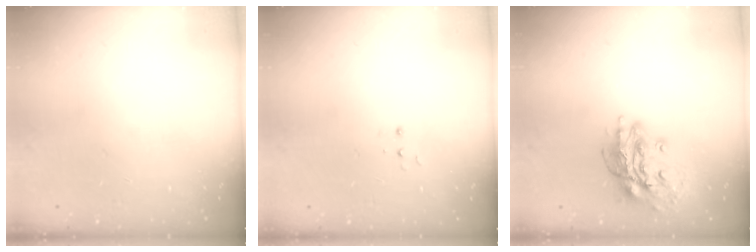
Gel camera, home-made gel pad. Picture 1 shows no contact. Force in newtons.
{"total": 3.0, "press": 2.9, "slide": 0.7}
{"total": 14.9, "press": 14.8, "slide": 1.5}